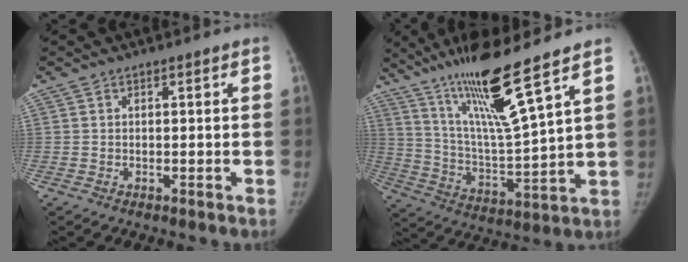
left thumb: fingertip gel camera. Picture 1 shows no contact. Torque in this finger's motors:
{"motor_torque": [0.31, 0.23, 1.46, -1.32, 0.30]}